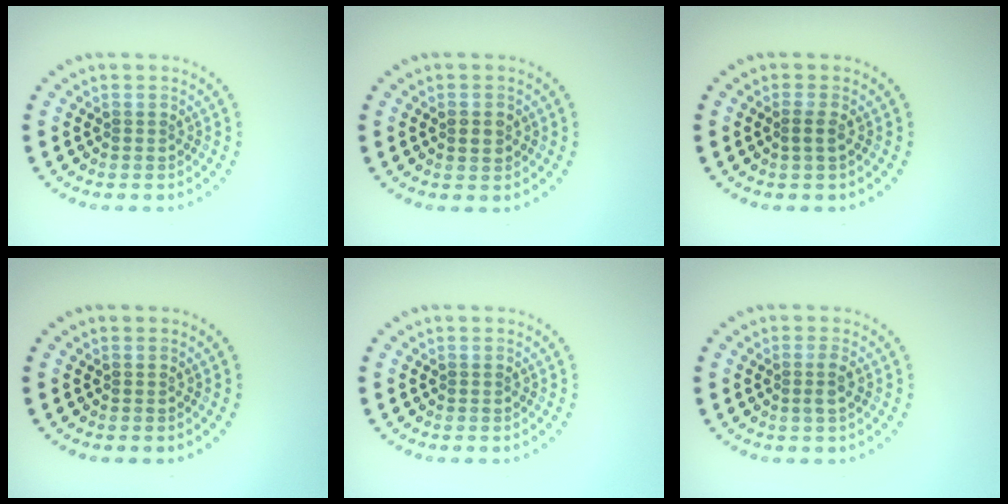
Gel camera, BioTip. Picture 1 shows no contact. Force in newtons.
{"total": 1.0, "press": 1.0, "slide": 0.0}
{"total": 1.0, "press": 0.8, "slide": 0.5}
{"total": 0.0}
{"total": 0.0}
{"total": 1.4, "press": 1.2, "slide": 0.8}